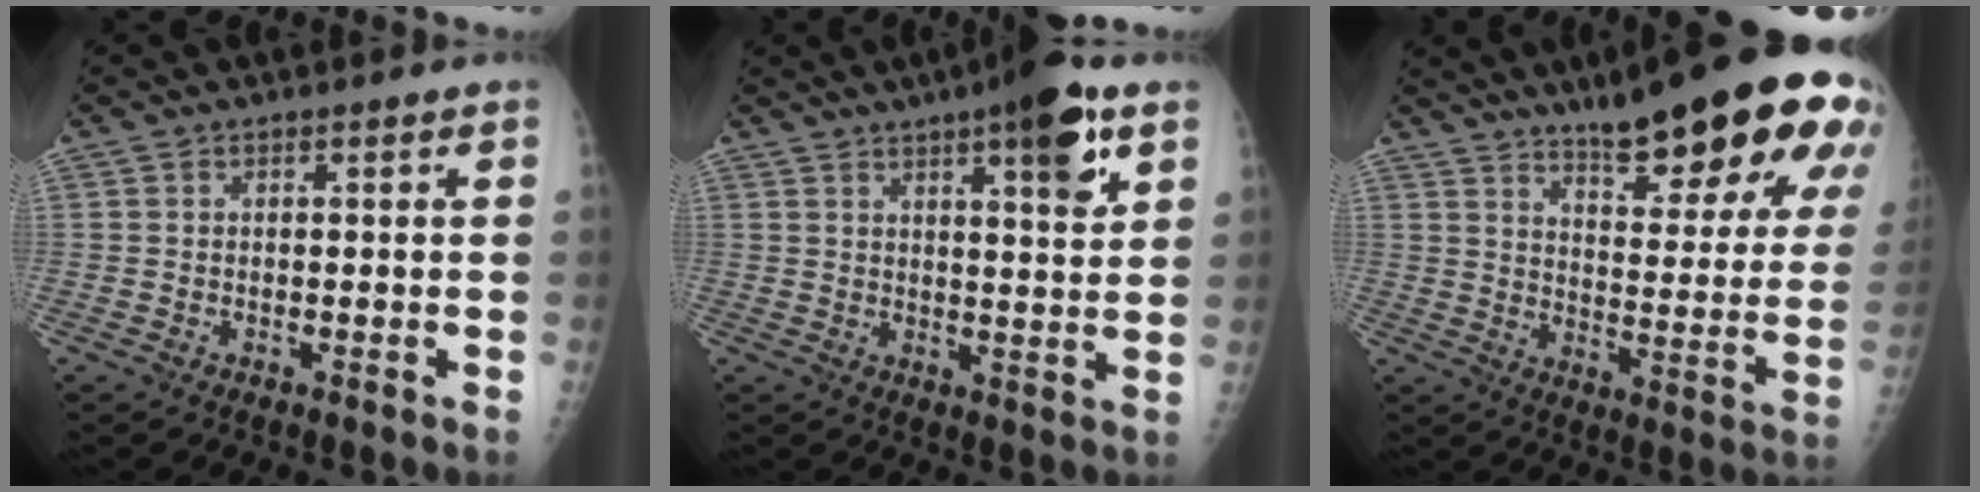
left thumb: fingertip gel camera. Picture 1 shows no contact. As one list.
[{"total": 10.9, "force": [5.8, 2.5, 8.9], "torque": [-0.112, -0.024, 0.078]}, {"total": 26.3, "force": [17.1, 5.7, 19.1], "torque": [-0.233, -0.070, 0.239]}]